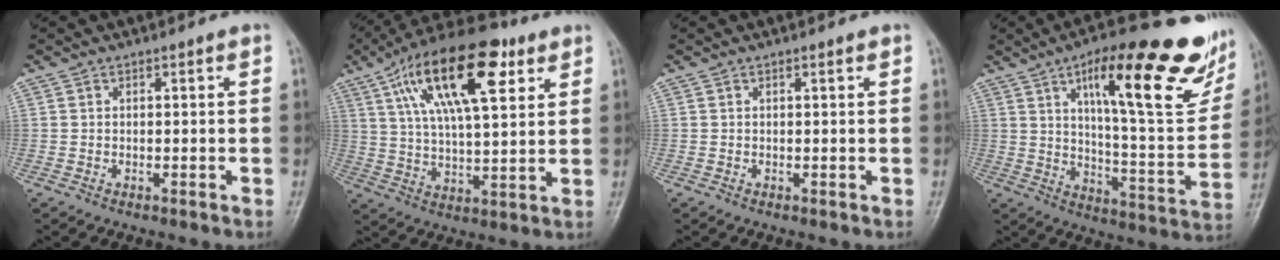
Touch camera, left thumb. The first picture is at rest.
{"total": 20.7, "force": [9.1, 8.3, 16.7], "torque": [-0.273, -0.007, 0.153]}
{"total": 0.5, "force": [0.4, 0.2, 0.4], "torque": [-0.006, -0.002, 0.004]}
{"total": 27.7, "force": [14.1, 7.6, 22.6], "torque": [-0.285, -0.041, 0.213]}